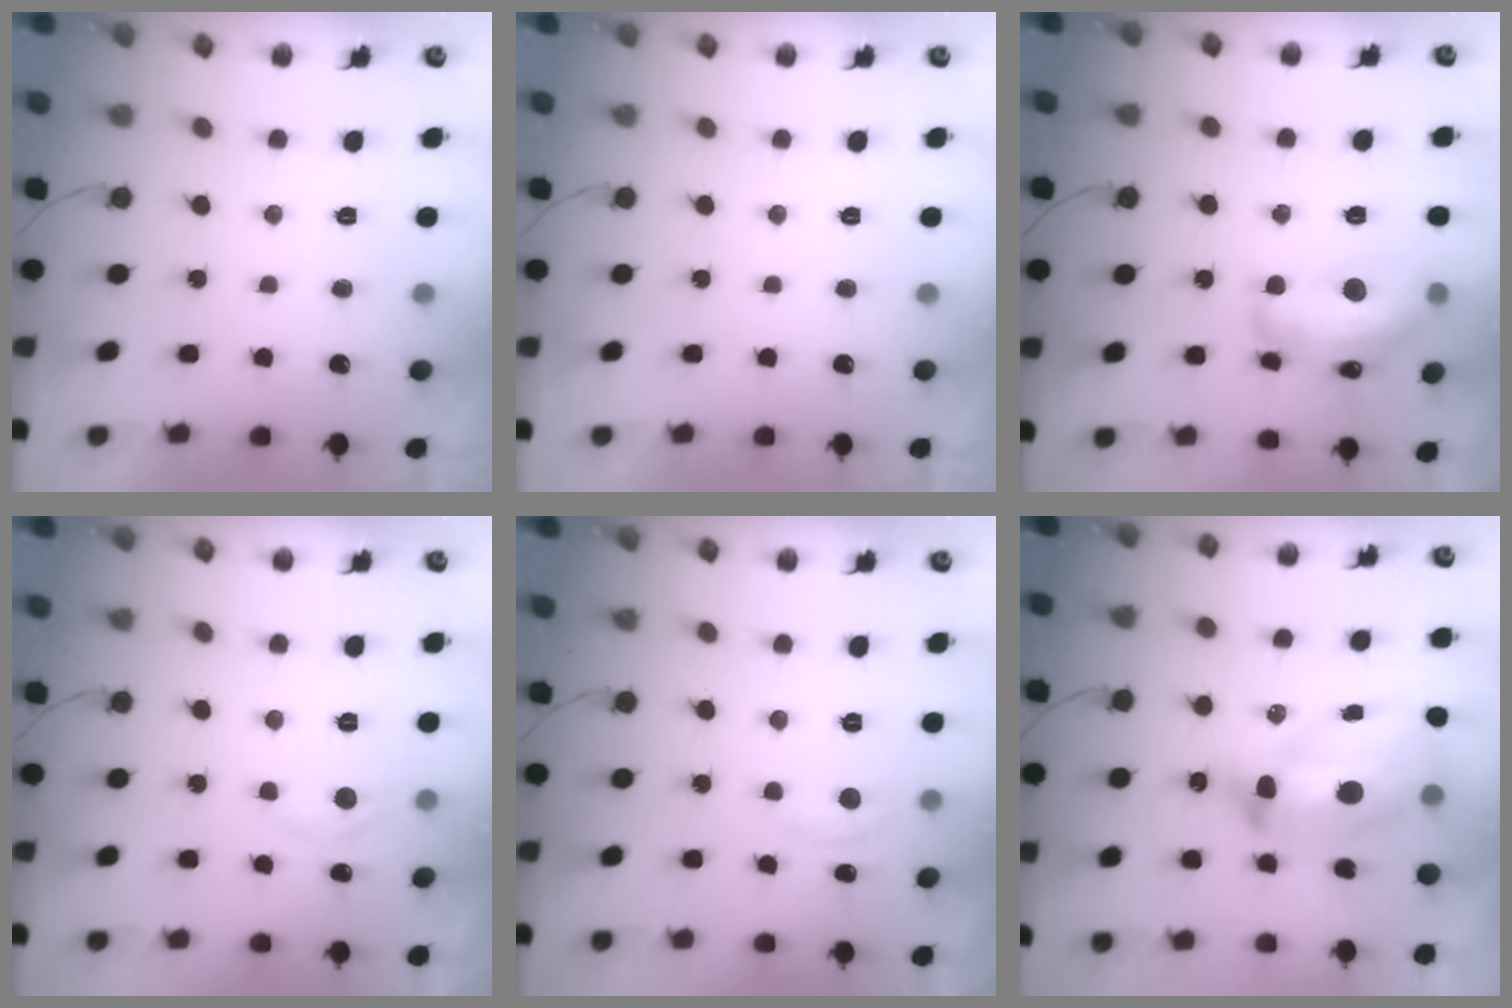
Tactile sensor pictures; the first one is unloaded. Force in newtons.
{"total": 0.0}
{"total": 16.5, "press": 16.5, "slide": 0.7}
{"total": 6.1, "press": 6.0, "slide": 0.9}
{"total": 2.9, "press": 2.8, "slide": 0.3}
{"total": 19.2, "press": 19.1, "slide": 1.9}